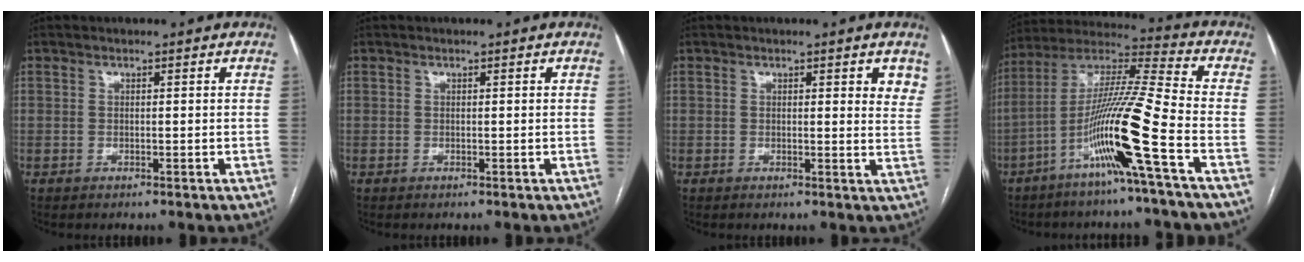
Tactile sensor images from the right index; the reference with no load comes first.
{"total": 0.0}
{"total": 3.9, "force": [2.3, 0.9, 3.1], "torque": [-0.025, -0.007, 0.017]}
{"total": 15.6, "force": [-6.5, -1.9, 14.1], "torque": [-0.273, -0.007, -0.128]}